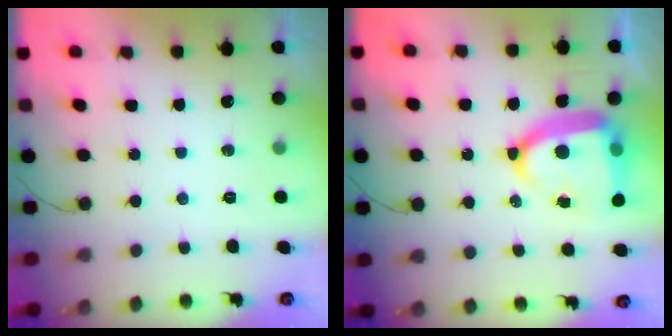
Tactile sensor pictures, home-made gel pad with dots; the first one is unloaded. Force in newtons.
{"total": 16.5, "press": 16.4, "slide": 1.6}